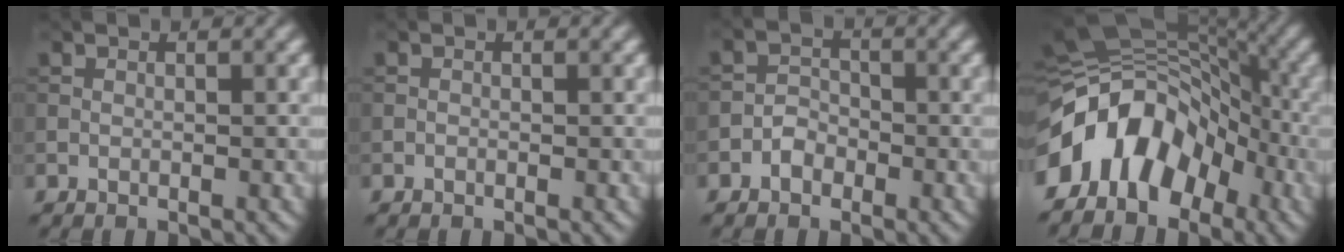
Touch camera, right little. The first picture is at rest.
{"total": 0.0}
{"total": 1.7, "force": [-1.0, 1.3, 0.6], "torque": [-0.005, 0.008, -0.020]}
{"total": 11.5, "force": [-5.0, 7.6, 7.0], "torque": [-0.110, 0.021, -0.107]}